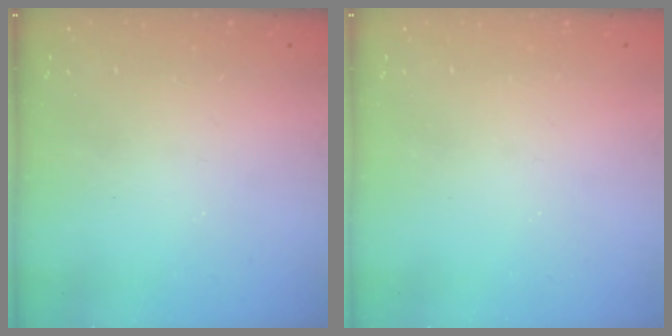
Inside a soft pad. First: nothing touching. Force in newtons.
{"total": 0.0}